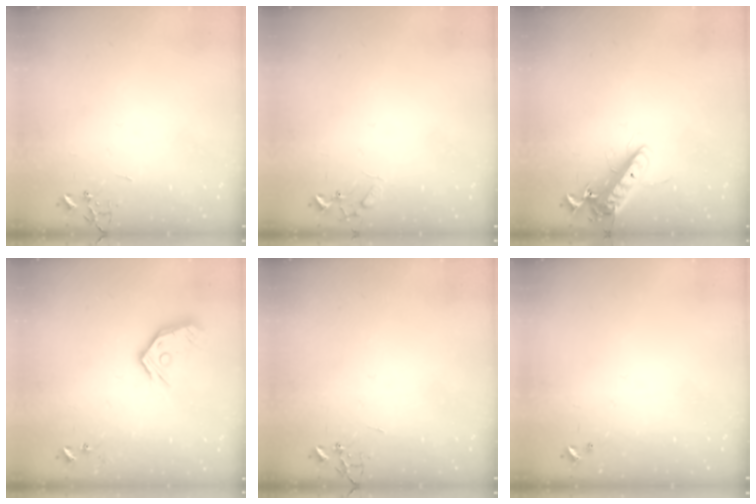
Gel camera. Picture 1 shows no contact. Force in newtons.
{"total": 6.2, "press": 6.2, "slide": 0.4}
{"total": 14.1, "press": 13.9, "slide": 2.6}
{"total": 13.2, "press": 13.1, "slide": 1.6}
{"total": 0.0}
{"total": 0.0}